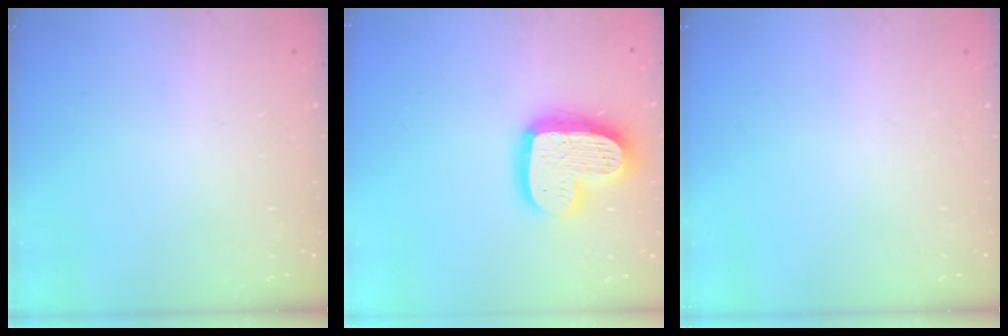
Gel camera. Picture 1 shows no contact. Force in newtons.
{"total": 17.7, "press": 17.7, "slide": 1.1}
{"total": 0.0}